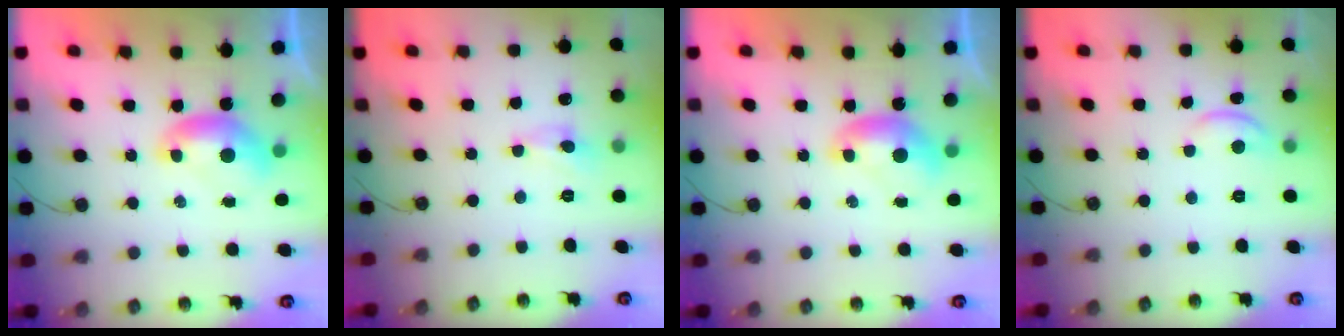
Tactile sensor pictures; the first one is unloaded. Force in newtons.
{"total": 2.1, "press": 1.9, "slide": 0.7}
{"total": 0.0}
{"total": 1.3, "press": 1.3, "slide": 0.3}